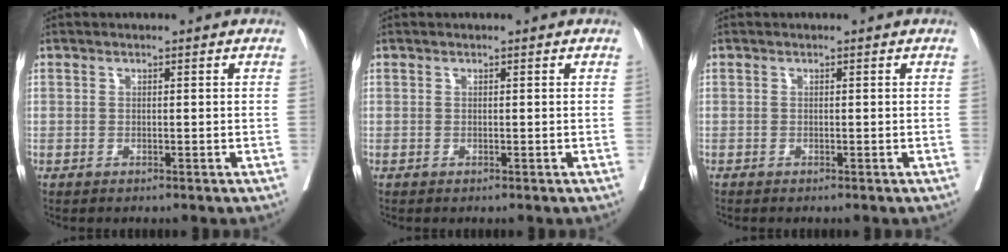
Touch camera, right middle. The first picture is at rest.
{"total": 0.0}
{"total": 0.6, "force": [0.0, -0.3, -0.6], "torque": [0.011, 0.002, -0.007]}